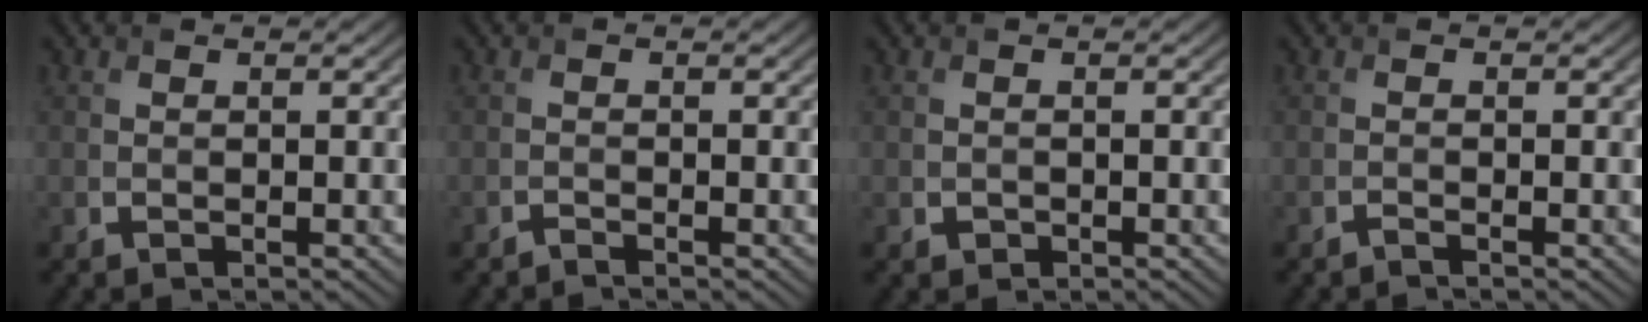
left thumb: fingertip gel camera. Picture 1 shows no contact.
{"total": 0.7, "force": [-0.7, 0.0, 0.3], "torque": [-0.004, -0.001, -0.017]}
{"total": 0.7, "force": [-0.3, 0.6, 0.1], "torque": [0.000, -0.004, -0.006]}
{"total": 0.7, "force": [-0.6, 0.0, 0.3], "torque": [-0.006, -0.002, -0.014]}